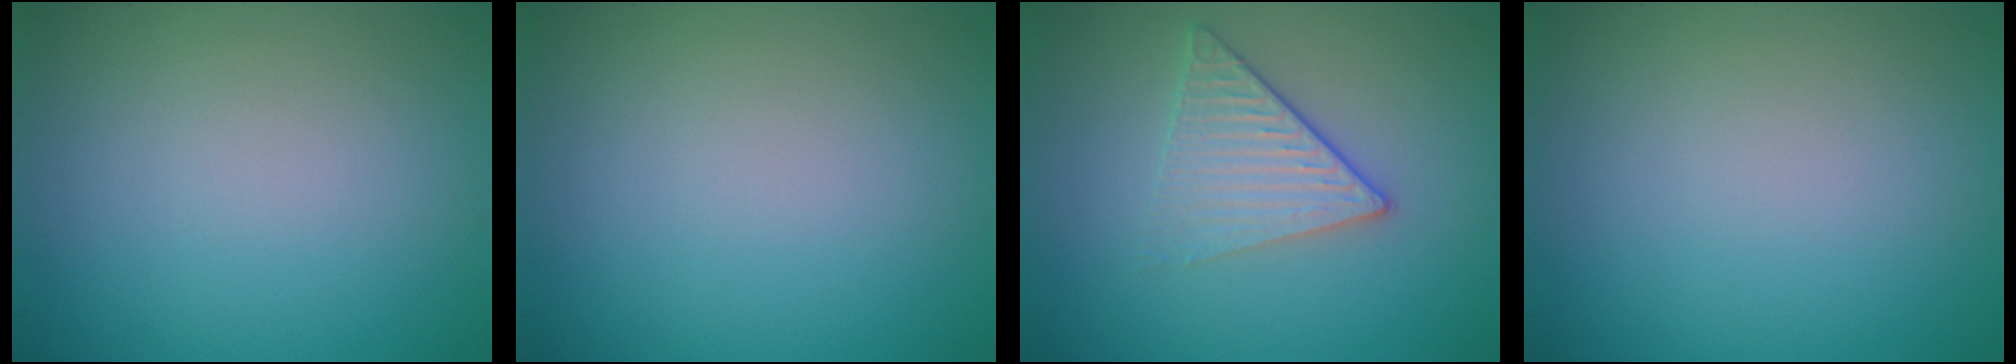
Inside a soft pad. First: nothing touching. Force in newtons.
{"total": 0.0}
{"total": 3.4, "press": 2.8, "slide": 1.9}
{"total": 0.0}